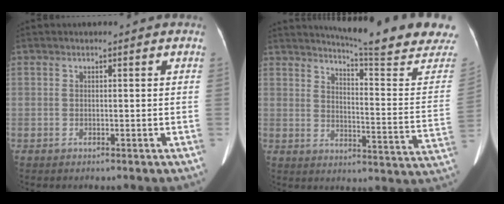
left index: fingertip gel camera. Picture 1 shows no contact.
{"total": 19.6, "force": [17.9, -0.1, 7.9], "torque": [-0.112, -0.097, 0.209]}